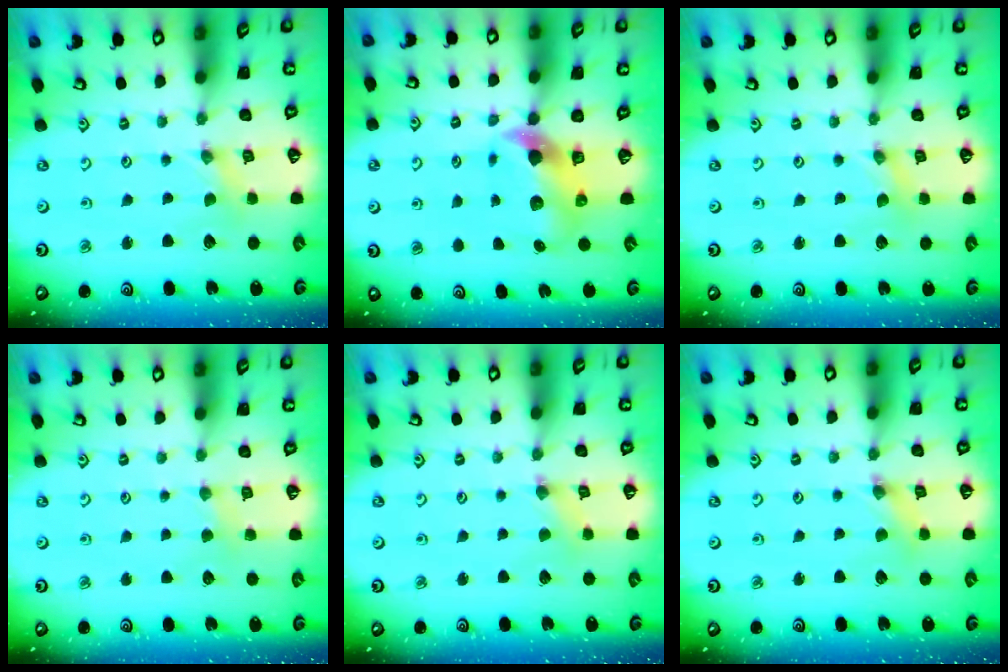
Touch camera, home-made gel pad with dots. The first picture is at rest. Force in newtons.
{"total": 8.1, "press": 8.0, "slide": 1.3}
{"total": 0.6, "press": 0.6, "slide": 0.2}
{"total": 2.4, "press": 2.4, "slide": 0.4}
{"total": 1.2, "press": 1.1, "slide": 0.3}
{"total": 1.5, "press": 1.4, "slide": 0.3}